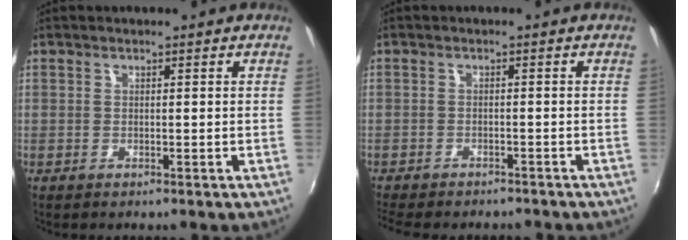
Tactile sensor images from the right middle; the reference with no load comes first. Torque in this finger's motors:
{"motor_torque": [0.97, -1.17, 0.12, 0.04]}